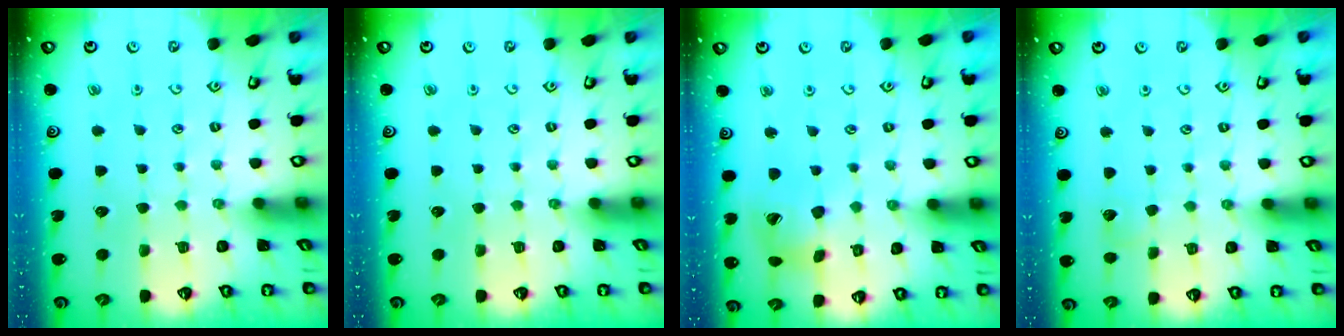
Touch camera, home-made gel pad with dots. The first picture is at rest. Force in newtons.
{"total": 0.0}
{"total": 12.9, "press": 12.8, "slide": 1.7}
{"total": 3.4, "press": 3.4, "slide": 0.3}